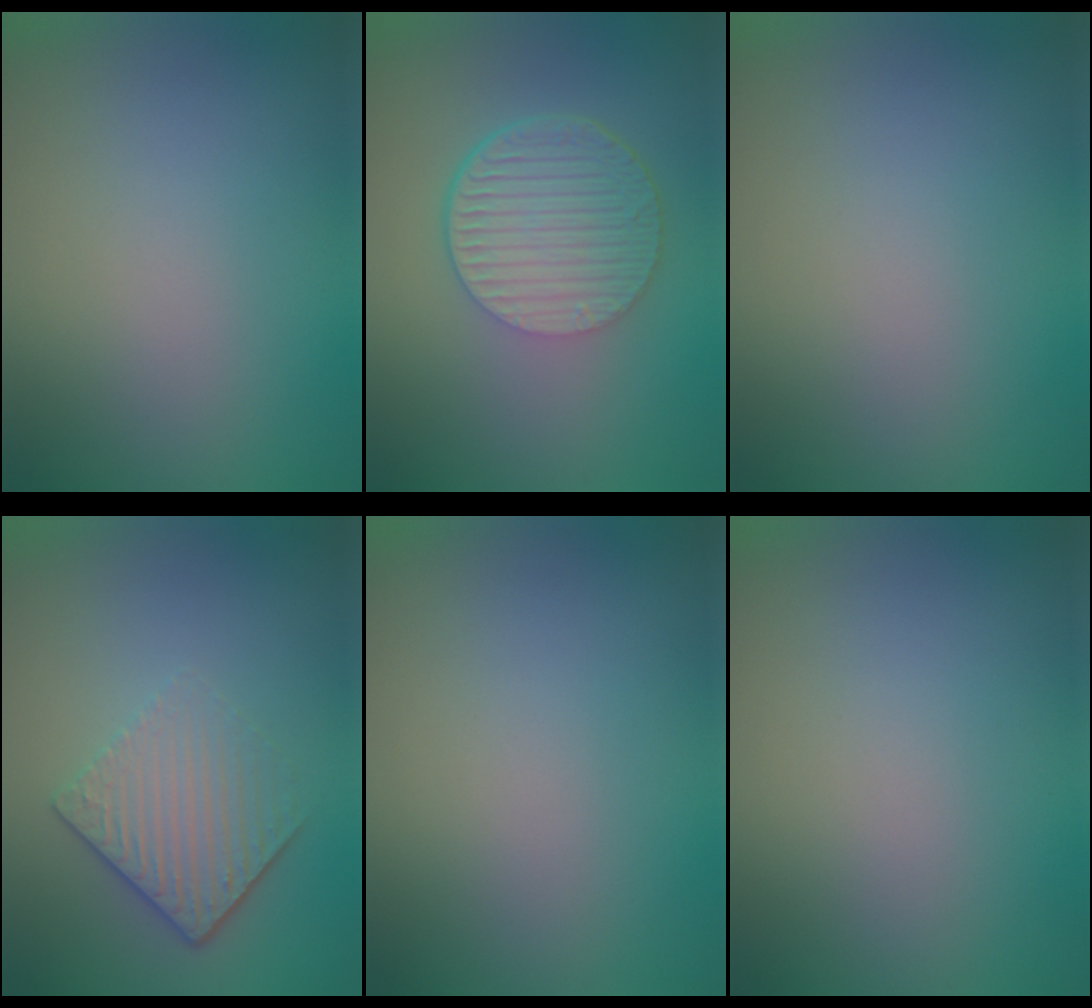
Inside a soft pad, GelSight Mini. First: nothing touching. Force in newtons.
{"total": 6.6, "press": 4.4, "slide": 4.9}
{"total": 0.0}
{"total": 4.3, "press": 2.8, "slide": 3.3}
{"total": 0.0}
{"total": 0.0}